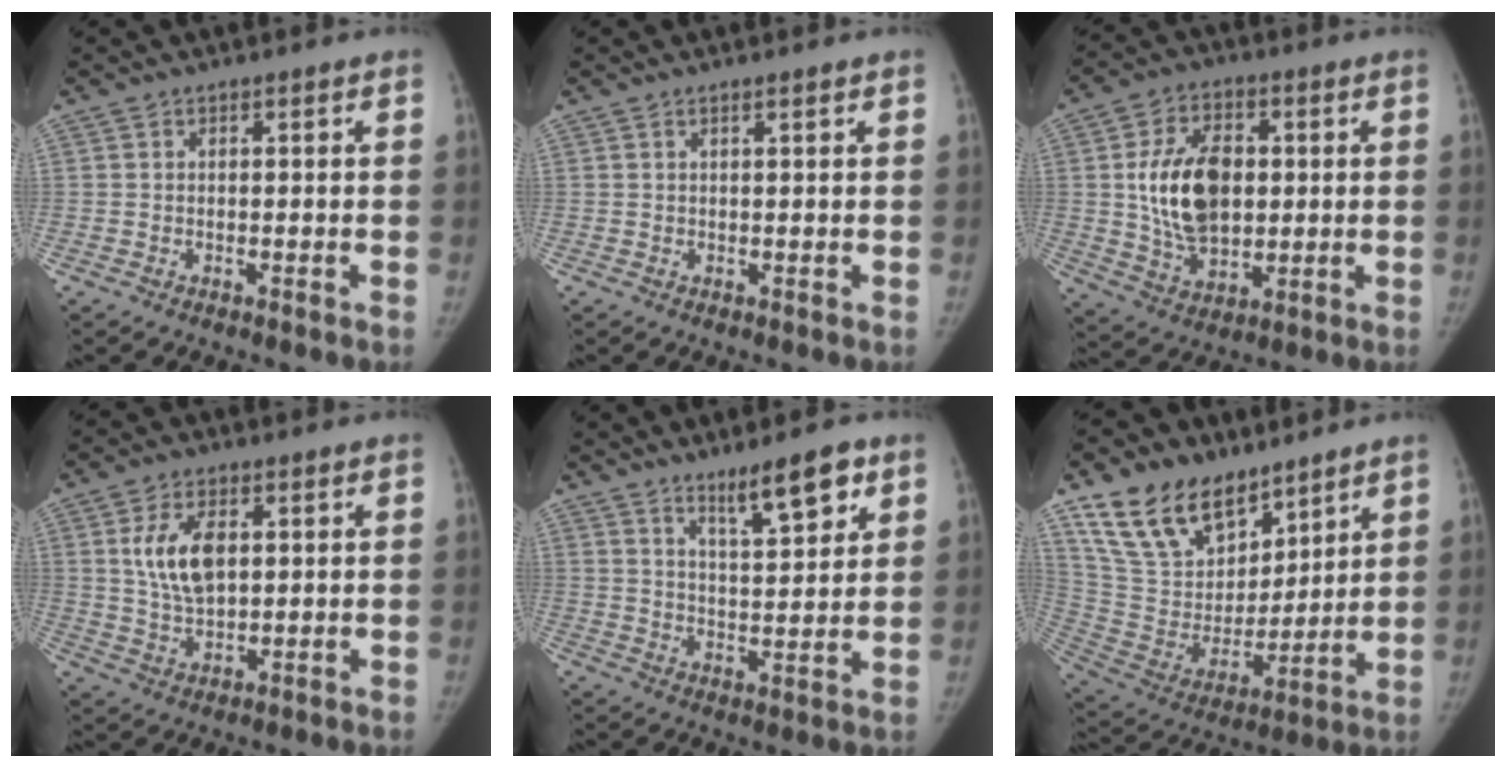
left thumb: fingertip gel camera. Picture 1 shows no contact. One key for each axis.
{"total": 0.8, "fx": 0.7, "fy": -0.1, "fz": 0.5, "tx": -0.009, "ty": -0.005, "tz": 0.016}
{"total": 15.3, "fx": 1.6, "fy": 10.0, "fz": 11.5, "tx": -0.166, "ty": -0.008, "tz": 0.035}
{"total": 8.9, "fx": 2.3, "fy": 4.8, "fz": 7.2, "tx": -0.122, "ty": -0.012, "tz": 0.050}
{"total": 9.4, "fx": 6.3, "fy": 2.2, "fz": 6.7, "tx": -0.089, "ty": -0.043, "tz": 0.107}
{"total": 19.5, "fx": 13.4, "fy": 11.0, "fz": 9.0, "tx": -0.121, "ty": -0.058, "tz": 0.260}